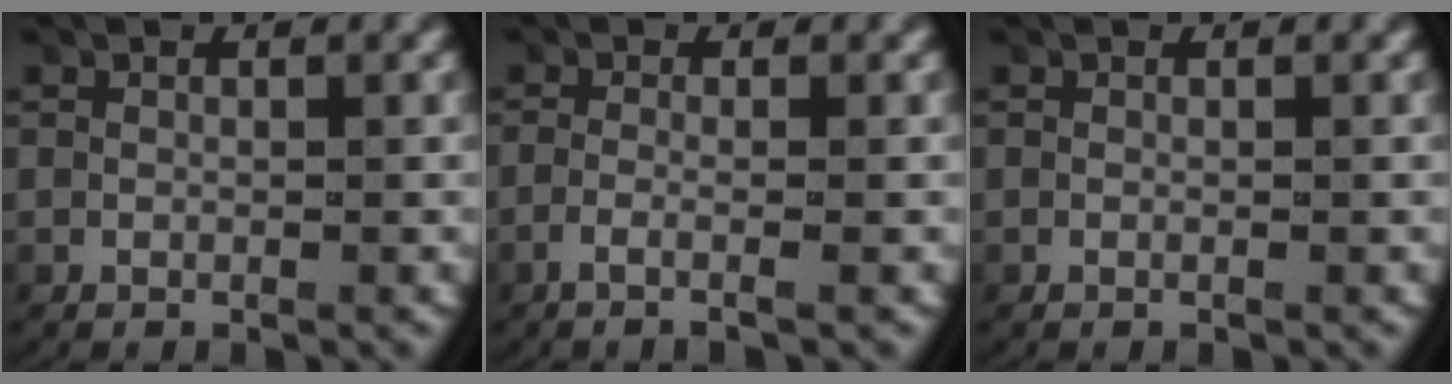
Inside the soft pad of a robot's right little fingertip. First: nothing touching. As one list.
[{"total": 2.2, "force": [-1.4, -0.2, 1.7], "torque": [-0.051, -0.010, -0.021]}, {"total": 0.0}]